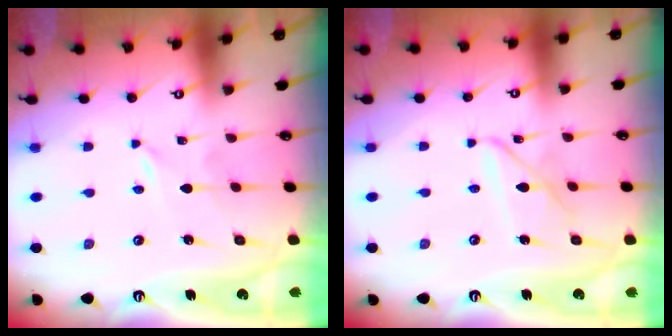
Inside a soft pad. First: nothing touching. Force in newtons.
{"total": 7.3, "press": 7.3, "slide": 0.5}